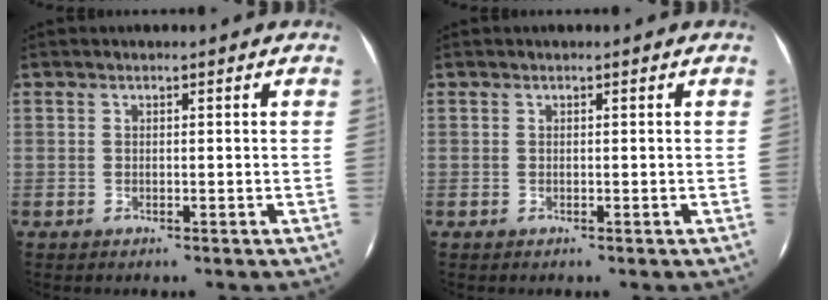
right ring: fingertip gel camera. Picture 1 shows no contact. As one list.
[{"total": 0.0}]